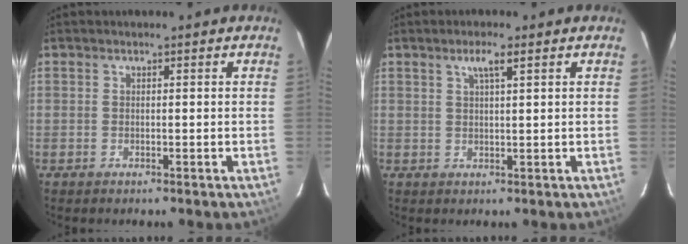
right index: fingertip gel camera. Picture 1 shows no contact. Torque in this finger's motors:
{"motor_torque": [0.05, 0.00, 0.03, 0.03]}